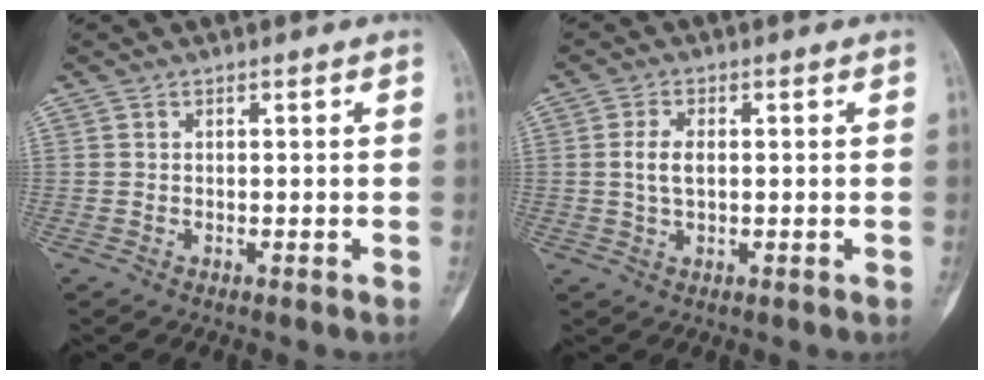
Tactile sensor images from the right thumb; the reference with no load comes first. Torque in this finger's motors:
{"motor_torque": [0.09, 0.10, 0.25, -0.24, 0.10]}